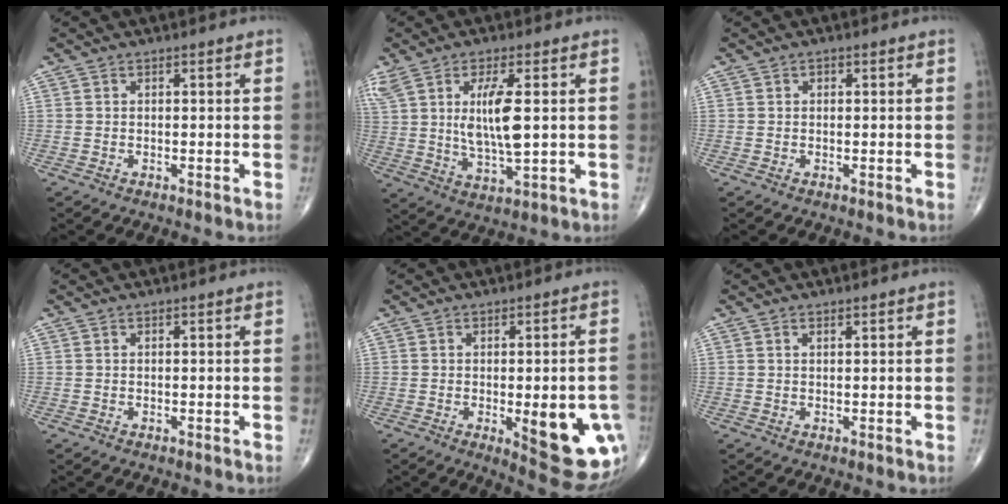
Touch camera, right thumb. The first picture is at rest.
{"total": 12.4, "force": [2.5, 4.2, 11.4], "torque": [-0.231, -0.015, 0.056]}
{"total": 0.5, "force": [0.1, 0.5, 0.2], "torque": [0.002, 0.001, 0.001]}
{"total": 0.0}
{"total": 15.1, "force": [-3.5, 5.1, 13.7], "torque": [-0.142, -0.008, -0.025]}
{"total": 0.6, "force": [0.4, 0.2, 0.4], "torque": [-0.008, -0.002, 0.007]}